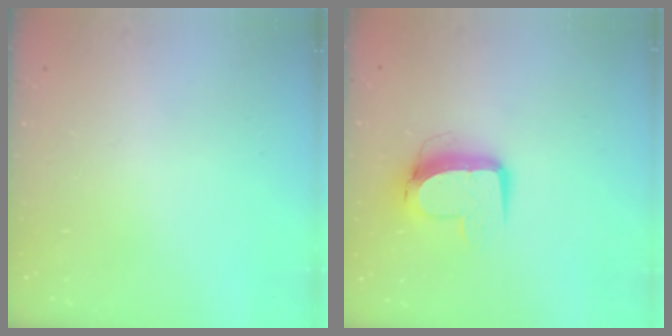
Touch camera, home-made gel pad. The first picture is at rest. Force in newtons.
{"total": 10.5, "press": 10.5, "slide": 0.7}